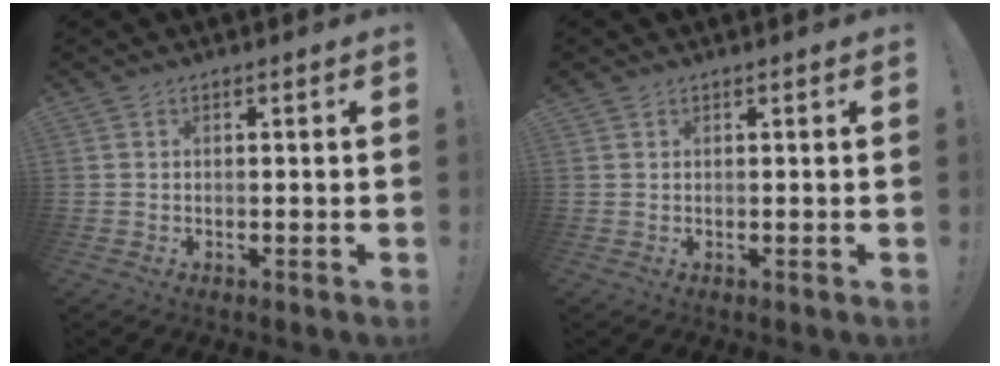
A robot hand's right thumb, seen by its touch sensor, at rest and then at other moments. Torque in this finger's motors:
{"motor_torque": [-0.27, 0.80, 0.37, 0.34, 0.00]}